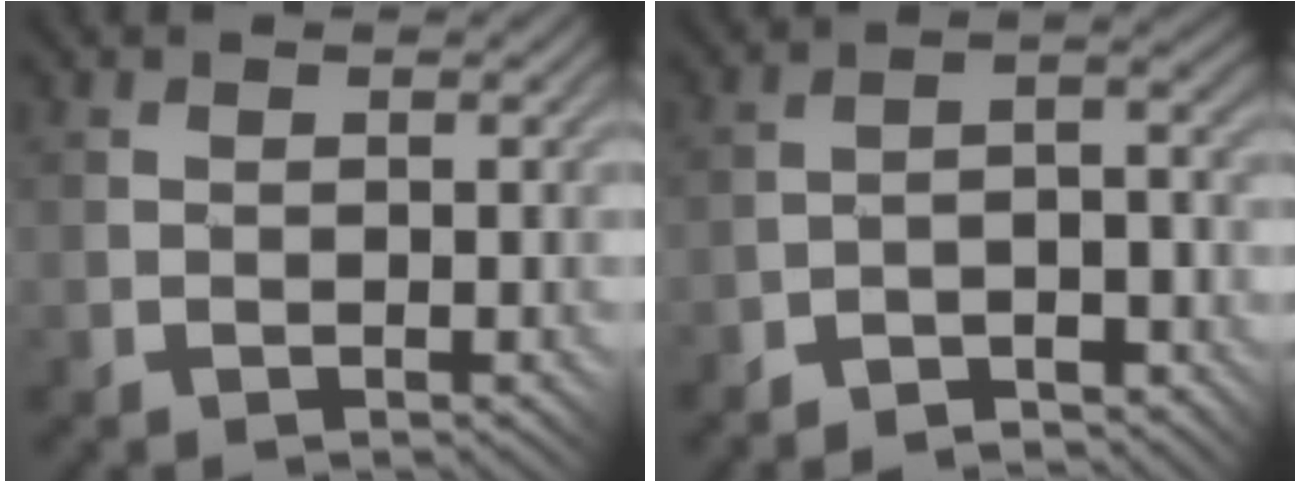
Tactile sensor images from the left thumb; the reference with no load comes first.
{"total": 5.1, "force": [-4.5, 1.0, 2.2], "torque": [-0.023, 0.009, -0.092]}